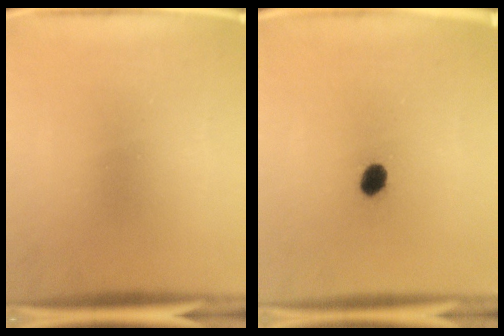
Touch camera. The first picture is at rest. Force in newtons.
{"total": 3.2}